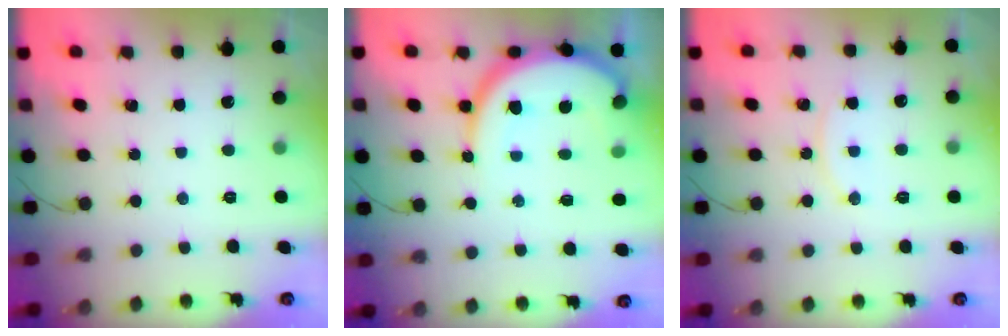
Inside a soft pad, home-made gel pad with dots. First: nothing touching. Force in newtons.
{"total": 12.4, "press": 12.4, "slide": 1.2}
{"total": 8.6, "press": 8.6, "slide": 0.5}